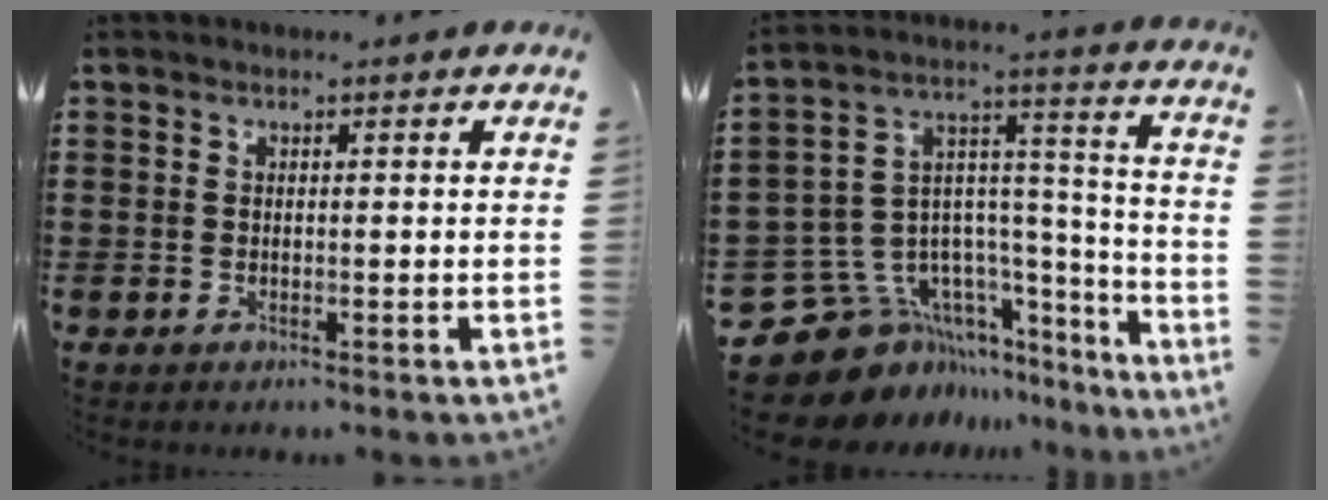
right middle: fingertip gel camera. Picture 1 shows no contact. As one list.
[{"total": 11.1, "force": [-7.9, 7.3, 2.7], "torque": [-0.099, -0.006, -0.138]}]